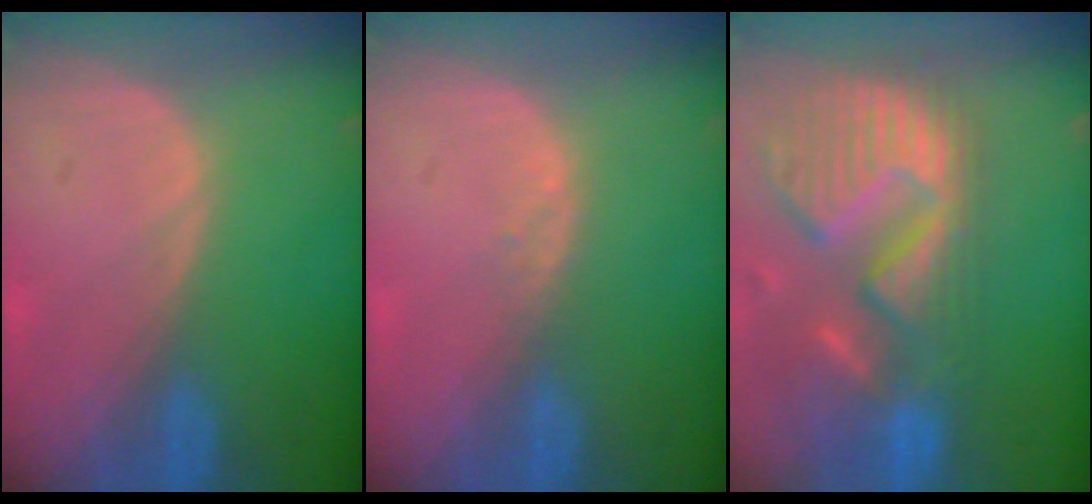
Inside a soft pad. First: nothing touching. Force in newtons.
{"total": 1.1, "press": 0.8, "slide": 0.7}
{"total": 14.1, "press": 11.7, "slide": 7.8}